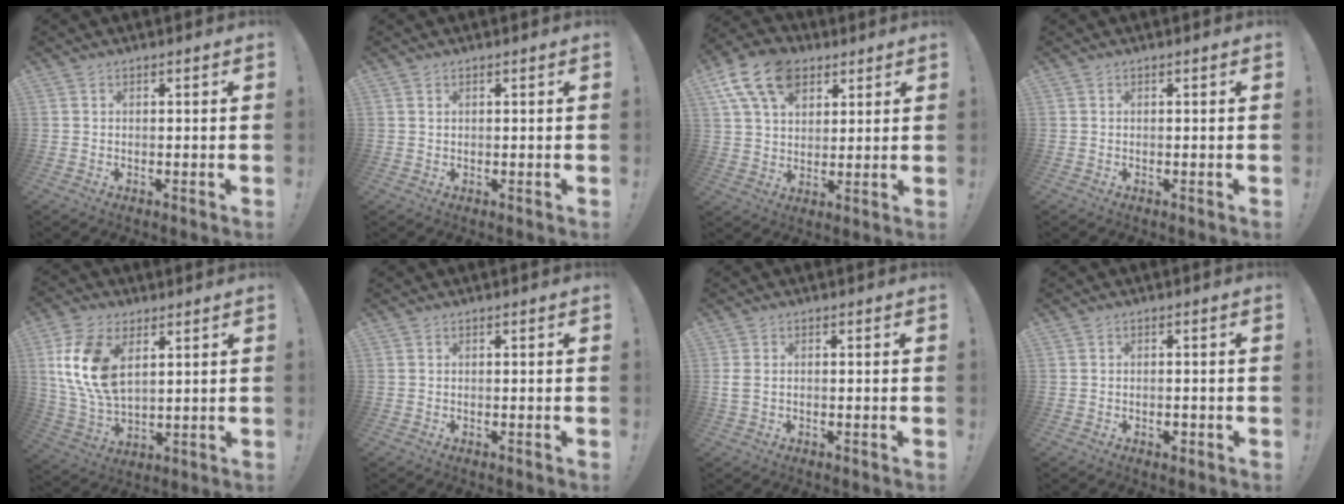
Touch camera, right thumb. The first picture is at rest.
{"total": 0.8, "force": [0.6, 0.3, 0.4], "torque": [-0.001, -0.004, 0.010]}
{"total": 15.6, "force": [7.9, 10.4, 8.6], "torque": [-0.148, -0.033, 0.147]}
{"total": 0.0}
{"total": 15.5, "force": [5.4, 9.4, 11.1], "torque": [-0.220, -0.019, 0.098]}
{"total": 0.0}
{"total": 1.9, "force": [0.1, 1.2, 1.5], "torque": [-0.033, 0.008, 0.004]}
{"total": 1.3, "force": [-0.6, 0.8, 0.8], "torque": [-0.007, 0.000, -0.010]}